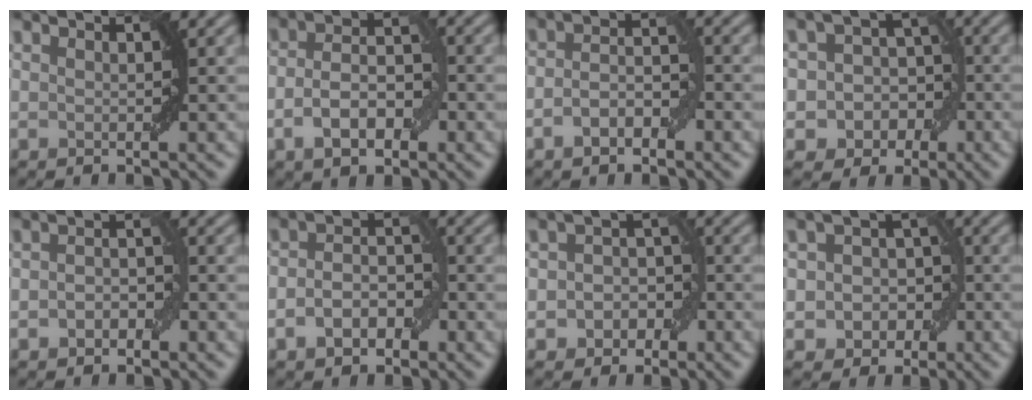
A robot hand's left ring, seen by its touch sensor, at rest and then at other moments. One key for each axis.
{"total": 5.2, "fx": -1.6, "fy": 2.6, "fz": 4.2, "tx": -0.075, "ty": 0.007, "tz": -0.032}
{"total": 3.6, "fx": -1.3, "fy": 1.7, "fz": 2.9, "tx": -0.053, "ty": 0.006, "tz": -0.026}
{"total": 6.5, "fx": -2.0, "fy": 5.8, "fz": 2.1, "tx": -0.014, "ty": 0.023, "tz": -0.052}
{"total": 2.7, "fx": -0.7, "fy": 1.6, "fz": 2.1, "tx": -0.035, "ty": 0.003, "tz": -0.014}
{"total": 4.1, "fx": -1.4, "fy": 2.6, "fz": 2.9, "tx": -0.051, "ty": 0.005, "tz": -0.027}
{"total": 3.6, "fx": -1.1, "fy": 2.8, "fz": 1.9, "tx": -0.011, "ty": 0.002, "tz": -0.027}
{"total": 5.2, "fx": -1.2, "fy": 4.6, "fz": 2.1, "tx": -0.006, "ty": 0.016, "tz": -0.035}